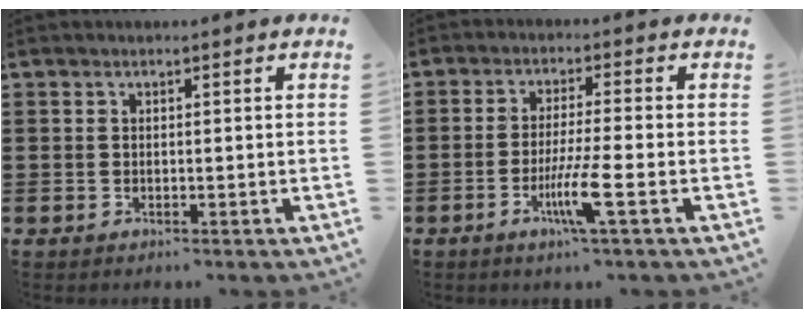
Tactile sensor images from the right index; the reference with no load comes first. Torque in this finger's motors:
{"motor_torque": [2.14, 0.00, 0.20, 0.07]}